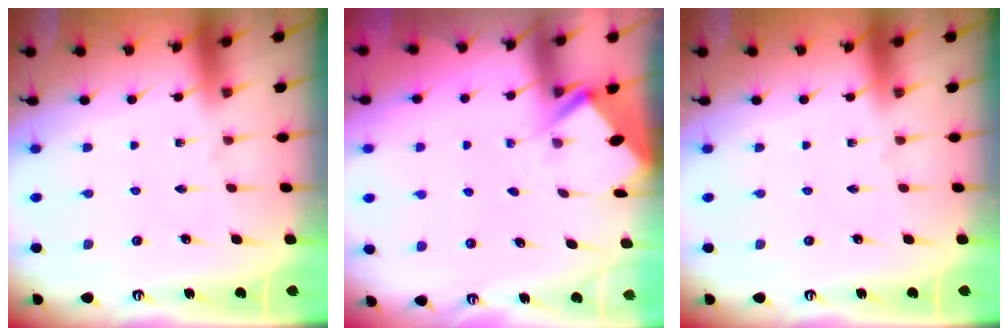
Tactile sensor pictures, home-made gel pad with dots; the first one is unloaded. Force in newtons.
{"total": 2.8, "press": 2.8, "slide": 0.1}
{"total": 0.0}